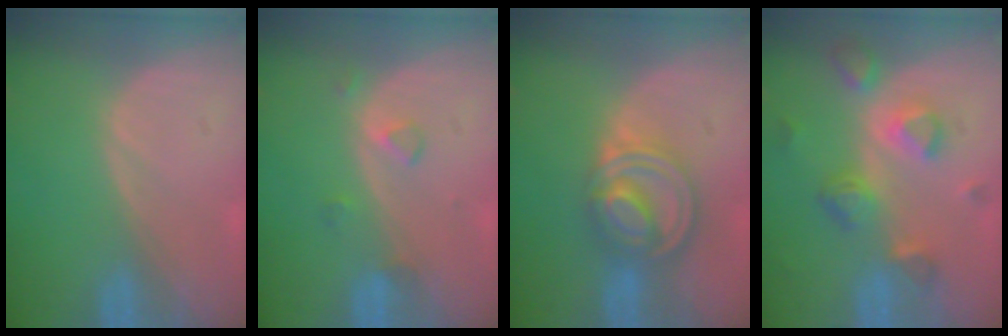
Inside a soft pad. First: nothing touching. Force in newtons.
{"total": 2.1, "press": 2.1, "slide": 0.1}
{"total": 8.1, "press": 7.0, "slide": 4.2}
{"total": 7.8, "press": 7.0, "slide": 3.6}